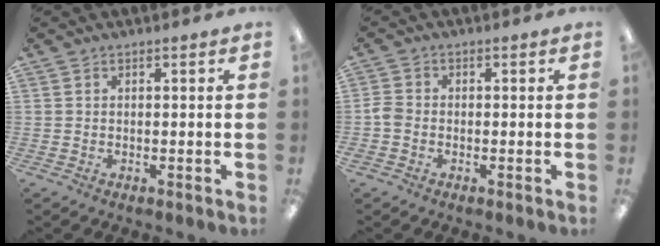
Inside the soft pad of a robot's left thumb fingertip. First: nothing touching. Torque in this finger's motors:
{"motor_torque": [0.09, 0.47, 0.09, -0.16, 0.01]}